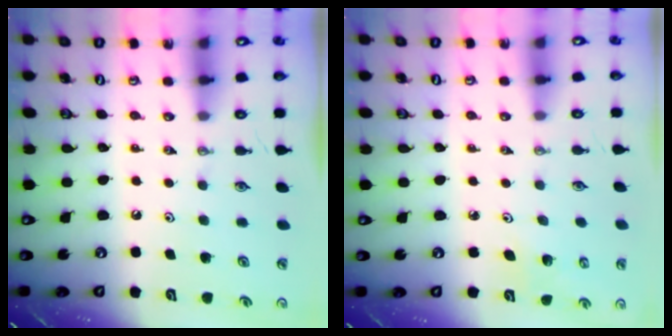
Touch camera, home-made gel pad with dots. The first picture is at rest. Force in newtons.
{"total": 2.8, "press": 2.8, "slide": 0.3}